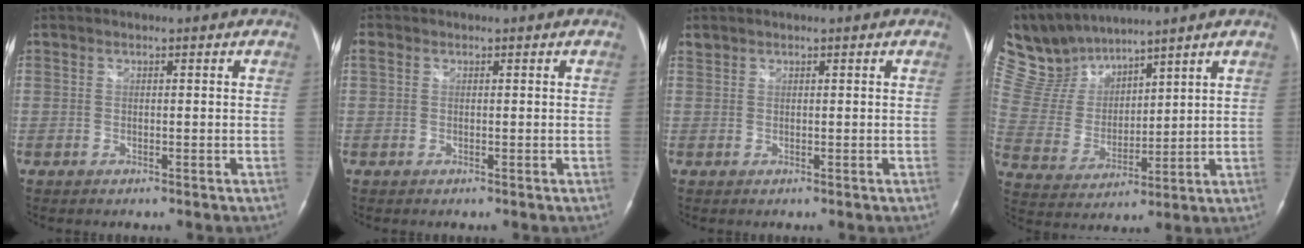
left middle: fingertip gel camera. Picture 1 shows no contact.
{"total": 0.9, "force": [0.3, 0.7, 0.5], "torque": [-0.016, 0.016, 0.007]}
{"total": 0.6, "force": [0.6, 0.2, -0.1], "torque": [-0.004, 0.008, 0.014]}
{"total": 9.3, "force": [9.0, 2.1, 1.2], "torque": [-0.048, 0.017, 0.201]}